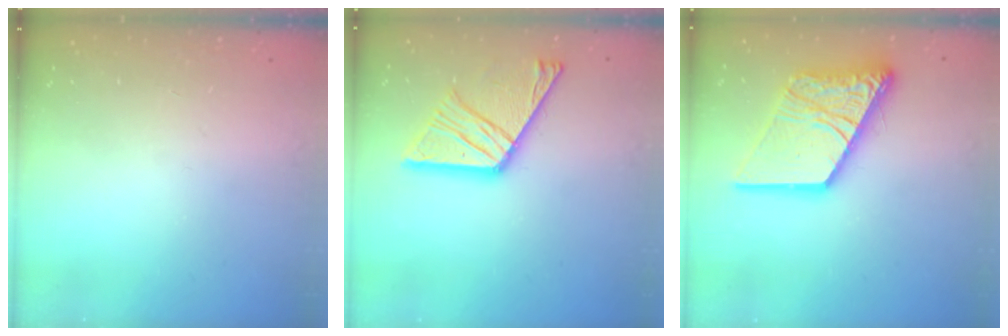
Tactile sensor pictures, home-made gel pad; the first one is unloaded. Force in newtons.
{"total": 16.5, "press": 16.4, "slide": 1.8}
{"total": 18.2, "press": 18.0, "slide": 2.4}